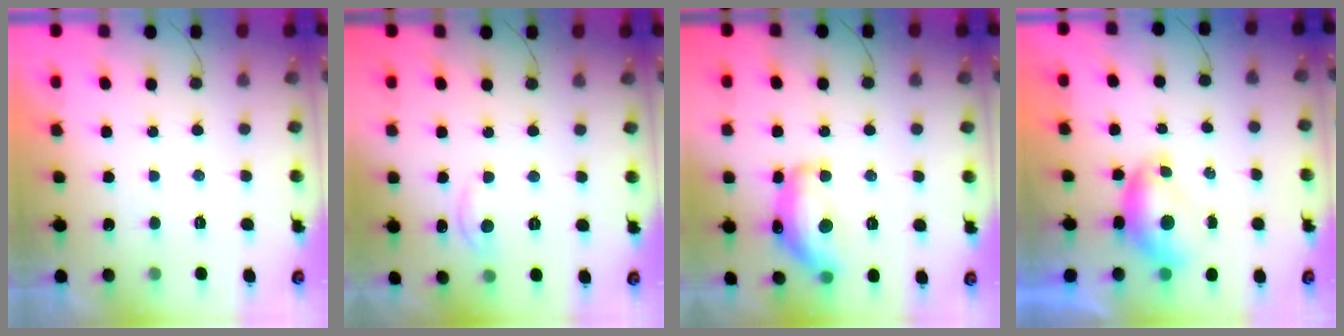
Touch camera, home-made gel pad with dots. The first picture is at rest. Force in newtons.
{"total": 3.6, "press": 3.6, "slide": 0.4}
{"total": 15.9, "press": 15.9, "slide": 1.0}
{"total": 6.1, "press": 6.1, "slide": 0.6}